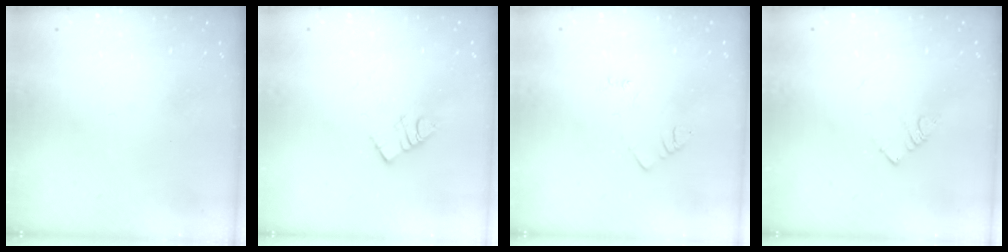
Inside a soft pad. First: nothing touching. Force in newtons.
{"total": 4.0, "press": 4.0, "slide": 0.4}
{"total": 2.7, "press": 2.7, "slide": 0.4}
{"total": 2.7, "press": 2.7, "slide": 0.4}